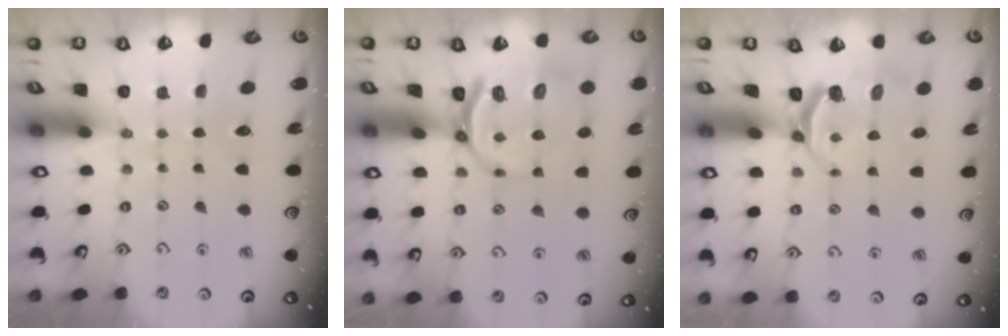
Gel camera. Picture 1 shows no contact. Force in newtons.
{"total": 8.0, "press": 7.3, "slide": 3.3}
{"total": 4.9, "press": 4.0, "slide": 2.8}